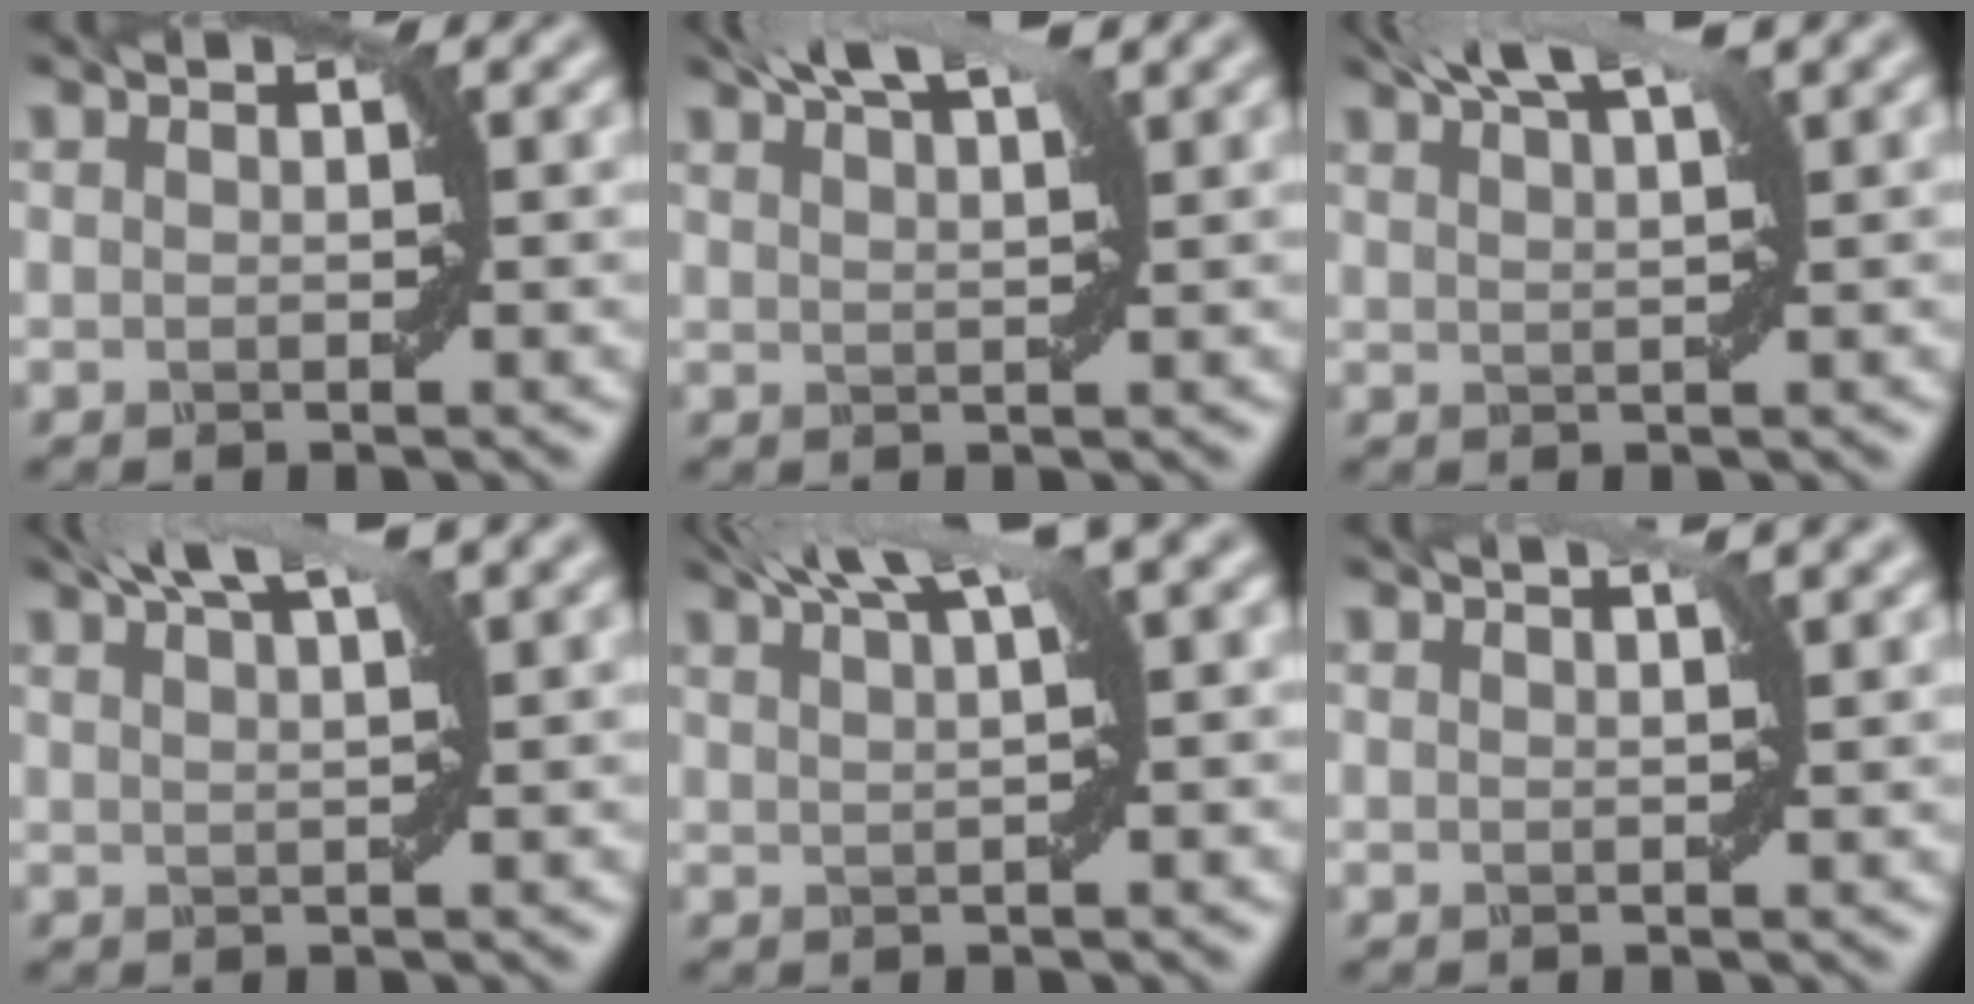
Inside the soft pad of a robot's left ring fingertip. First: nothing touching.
{"total": 5.2, "force": [3.6, 1.2, 3.6], "torque": [-0.047, 0.024, 0.040]}
{"total": 5.6, "force": [3.7, 1.3, 3.9], "torque": [-0.053, 0.028, 0.042]}
{"total": 5.3, "force": [3.4, 1.2, 3.9], "torque": [-0.050, 0.027, 0.037]}
{"total": 6.3, "force": [3.9, 1.3, 4.8], "torque": [-0.060, 0.031, 0.047]}
{"total": 2.4, "force": [1.5, 0.8, 1.7], "torque": [-0.011, 0.011, 0.006]}